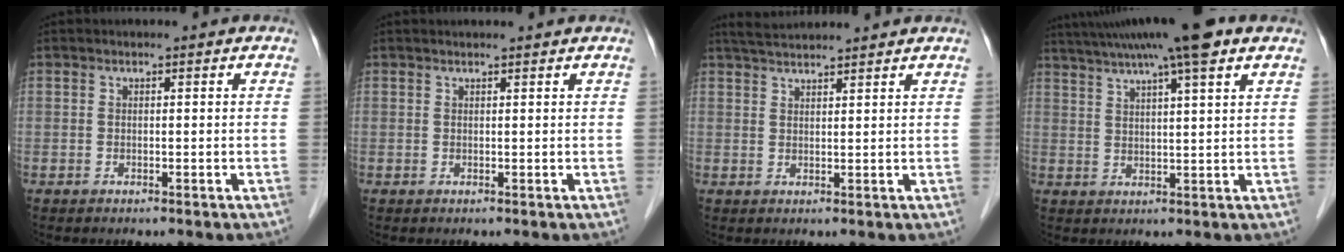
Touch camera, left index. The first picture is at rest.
{"total": 2.2, "force": [2.1, 0.0, 0.6], "torque": [-0.008, 0.012, 0.023]}
{"total": 6.7, "force": [6.1, 0.1, 2.9], "torque": [-0.044, 0.034, 0.088]}
{"total": 14.3, "force": [10.7, 0.4, 9.5], "torque": [-0.165, 0.037, 0.155]}